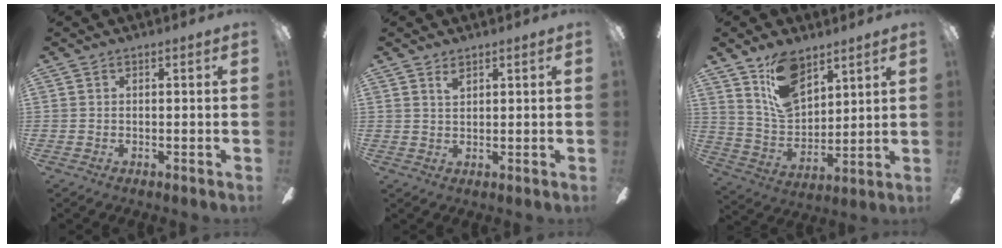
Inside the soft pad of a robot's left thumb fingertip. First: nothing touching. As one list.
[{"total": 2.3, "force": [1.8, 0.9, 1.1], "torque": [-0.026, 0.000, 0.033]}, {"total": 13.9, "force": [9.3, 7.9, 6.8], "torque": [-0.129, -0.036, 0.177]}]